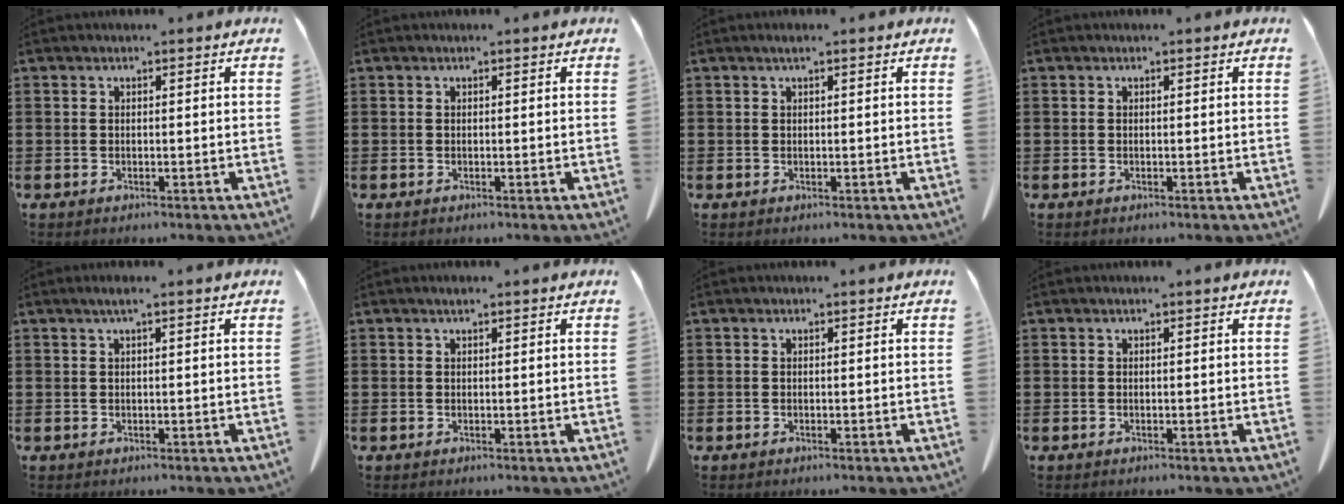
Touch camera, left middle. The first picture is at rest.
{"total": 0.0}
{"total": 0.8, "force": [0.3, 0.0, 0.8], "torque": [-0.014, 0.002, 0.004]}
{"total": 0.0}
{"total": 1.2, "force": [0.4, 0.0, 1.1], "torque": [-0.022, 0.001, 0.006]}
{"total": 0.5, "force": [0.3, 0.0, 0.4], "torque": [-0.008, 0.002, 0.005]}
{"total": 0.0}
{"total": 0.0}